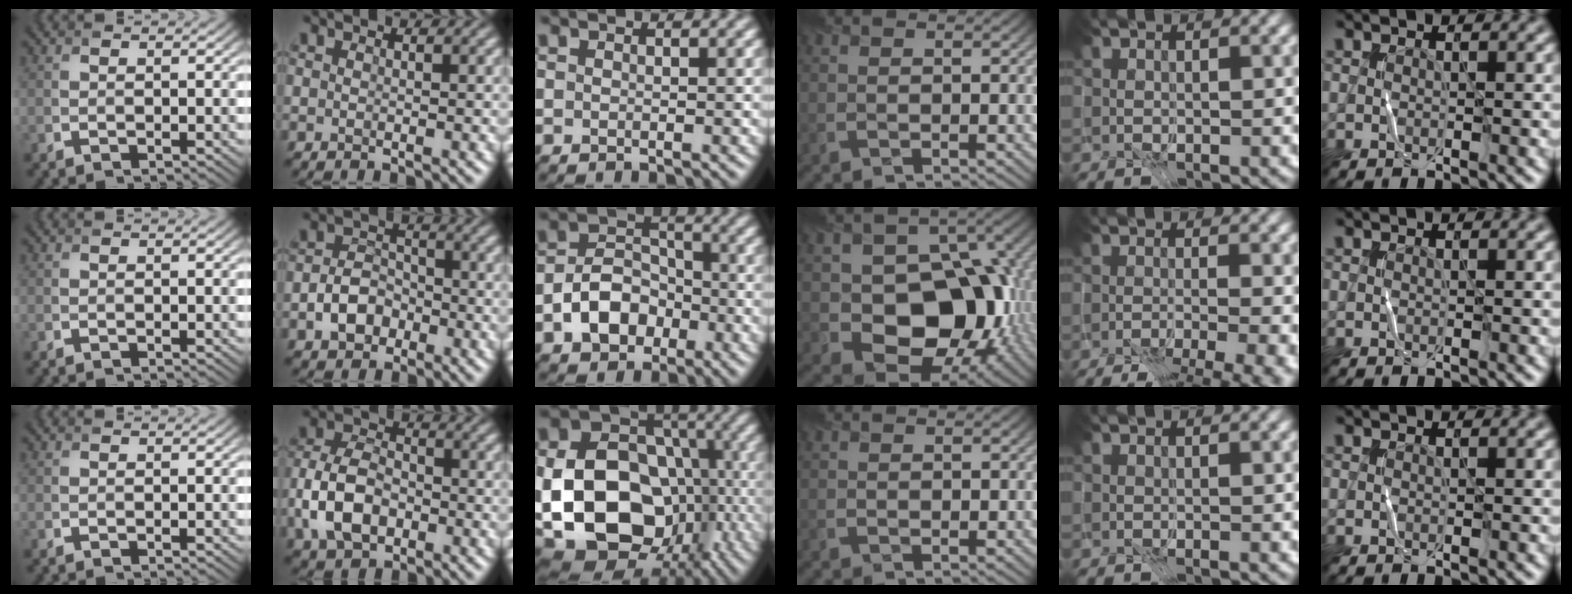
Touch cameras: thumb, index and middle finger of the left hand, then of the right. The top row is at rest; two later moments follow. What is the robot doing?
{"motion": "fold", "object": "coffee filter"}